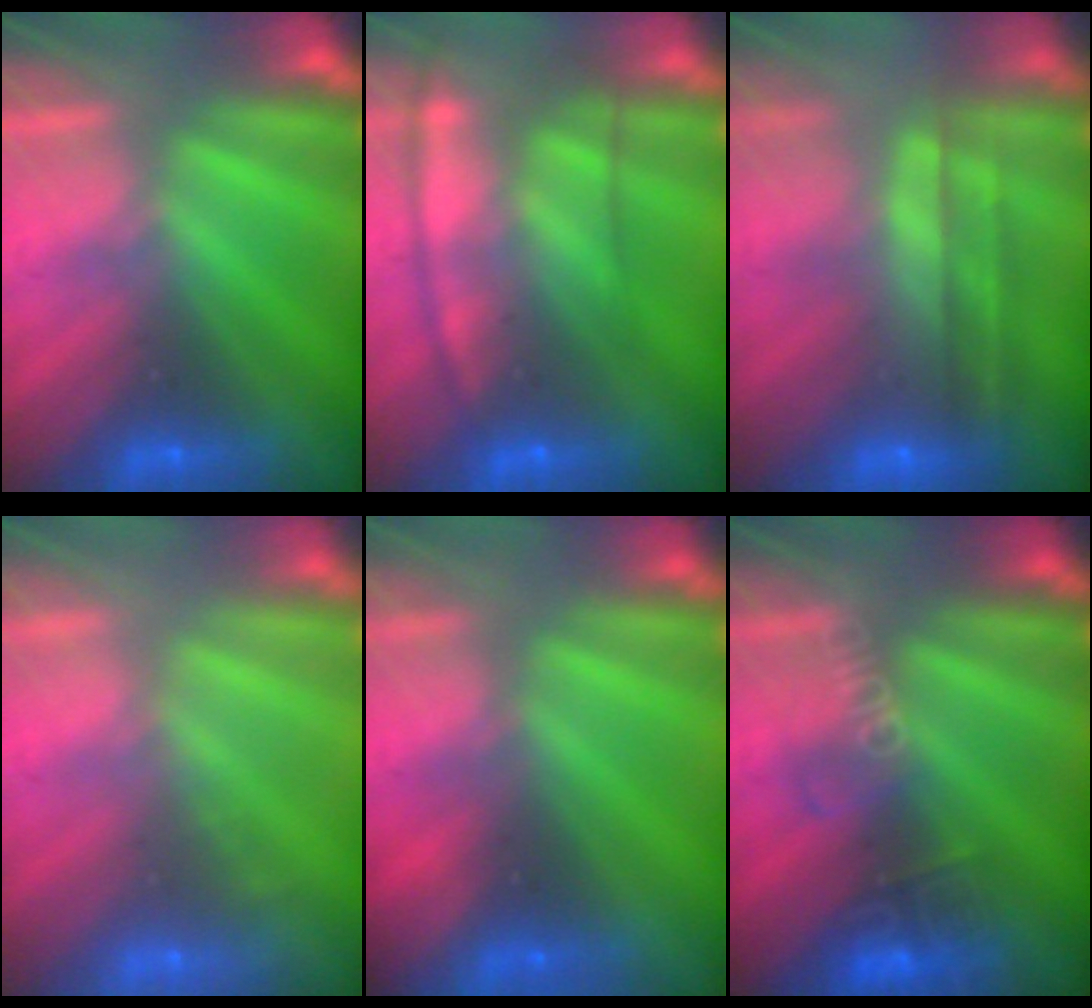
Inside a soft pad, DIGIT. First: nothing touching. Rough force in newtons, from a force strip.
{"total": 6.1}
{"total": 8.7}
{"total": 1.7}
{"total": 6.2}
{"total": 2.8}